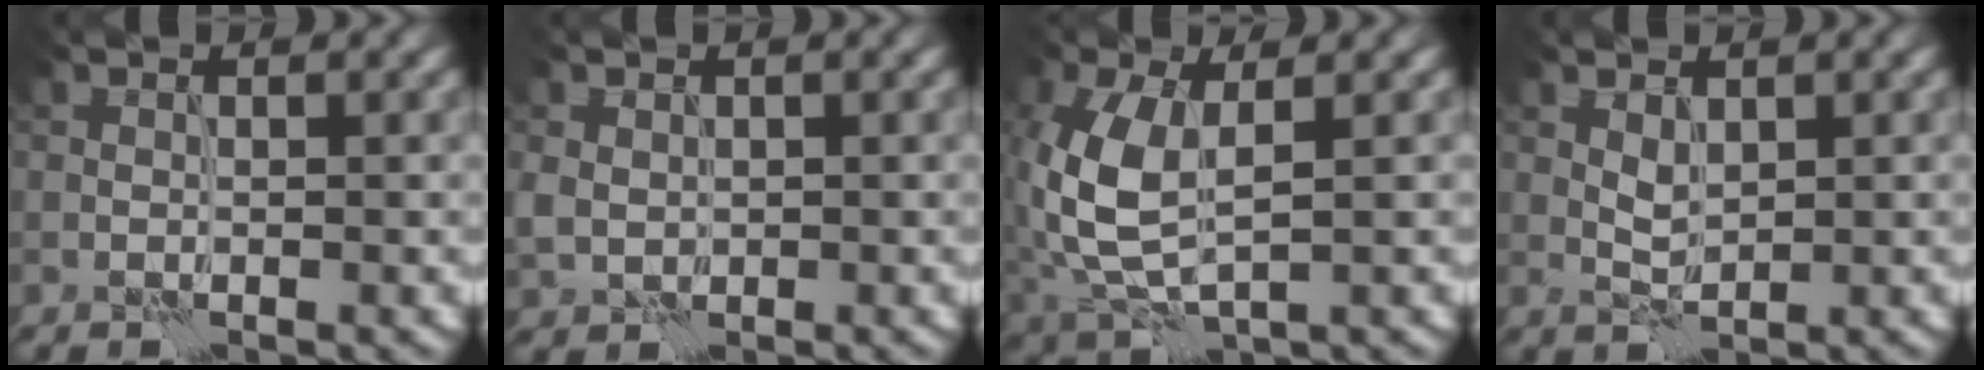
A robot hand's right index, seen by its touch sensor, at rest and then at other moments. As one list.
[{"total": 1.8, "force": [0.4, 1.5, 0.8], "torque": [-0.022, 0.000, 0.007]}, {"total": 7.4, "force": [0.3, 3.7, 6.3], "torque": [-0.166, 0.002, 0.007]}, {"total": 1.4, "force": [0.7, 0.7, 1.0], "torque": [-0.024, -0.001, 0.017]}]